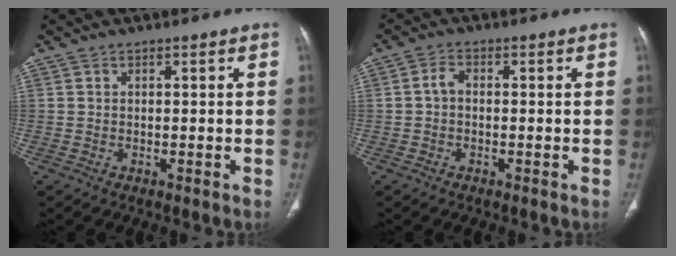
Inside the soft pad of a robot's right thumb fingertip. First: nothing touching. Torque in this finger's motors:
{"motor_torque": [-0.64, -0.04, -0.33, 0.33, 0.21]}